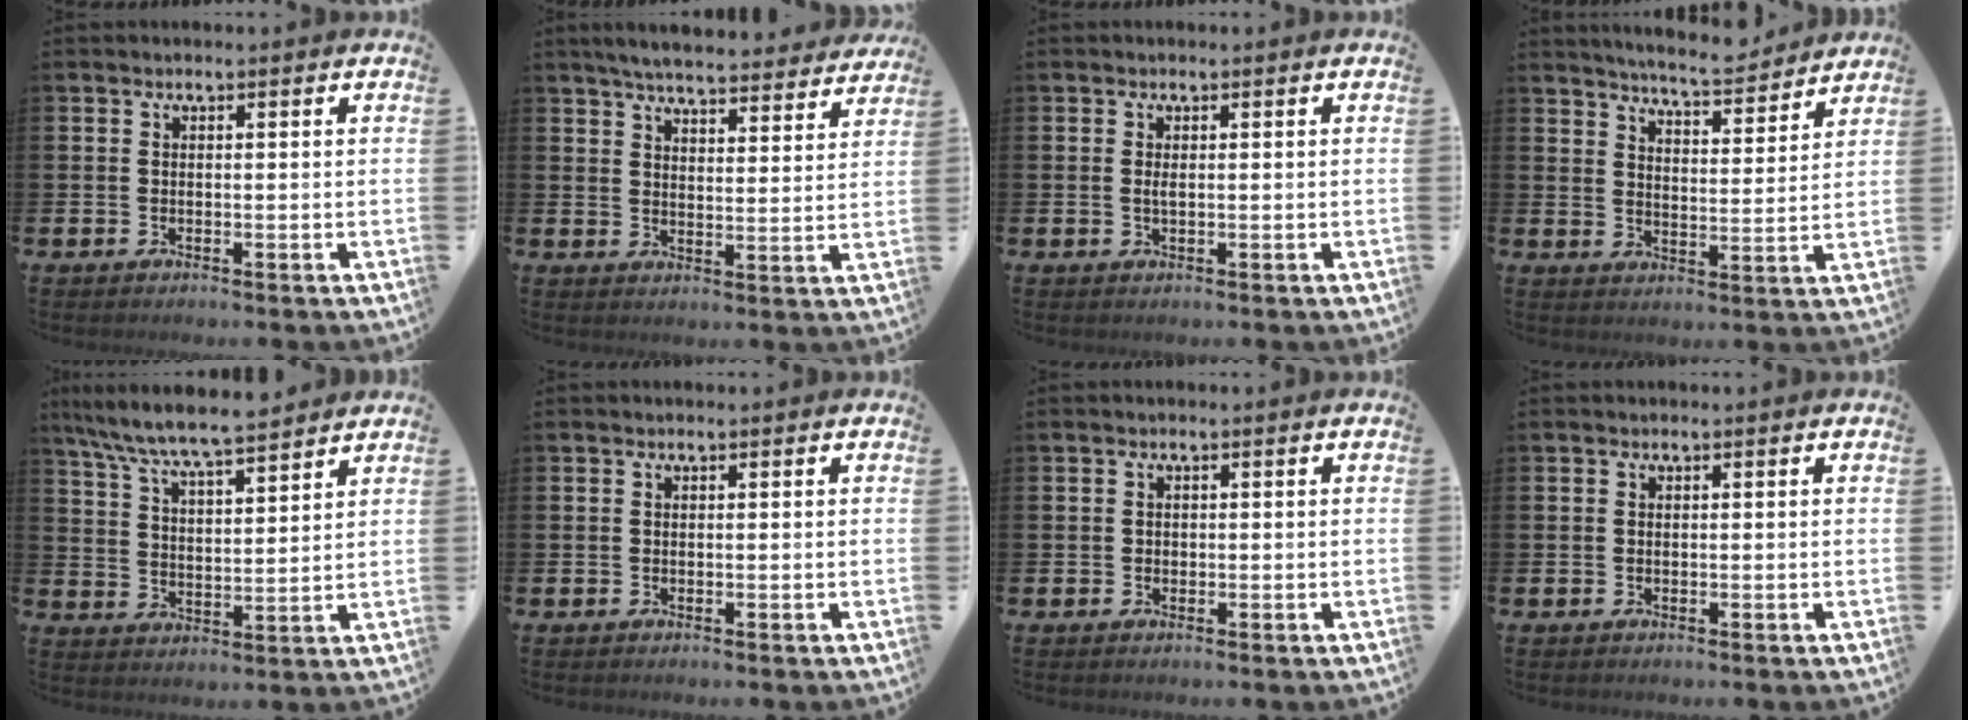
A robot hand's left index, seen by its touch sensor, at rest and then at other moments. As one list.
[{"total": 5.6, "force": [5.5, 0.5, 1.1], "torque": [-0.030, -0.041, 0.094]}, {"total": 0.7, "force": [0.1, 0.1, 0.7], "torque": [-0.009, -0.002, 0.001]}, {"total": 6.4, "force": [6.3, 0.2, 1.0], "torque": [-0.022, -0.047, 0.109]}, {"total": 7.7, "force": [7.3, 0.4, 2.3], "torque": [-0.070, -0.045, 0.130]}, {"total": 0.0}, {"total": 0.8, "force": [-0.1, 0.6, 0.5], "torque": [-0.006, 0.003, -0.005]}, {"total": 0.0}]